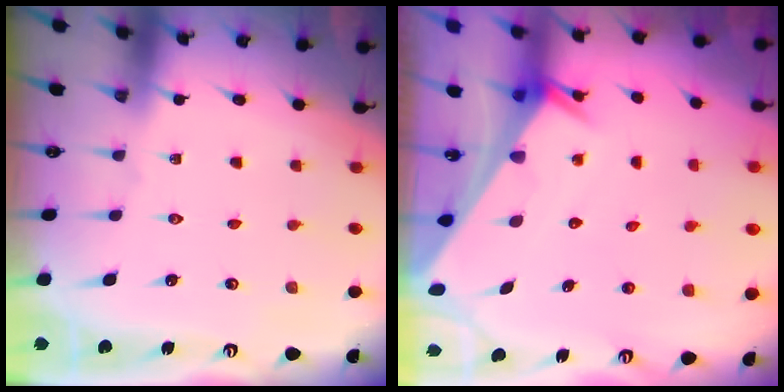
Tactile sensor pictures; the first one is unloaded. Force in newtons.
{"total": 2.6, "press": 2.6, "slide": 0.1}